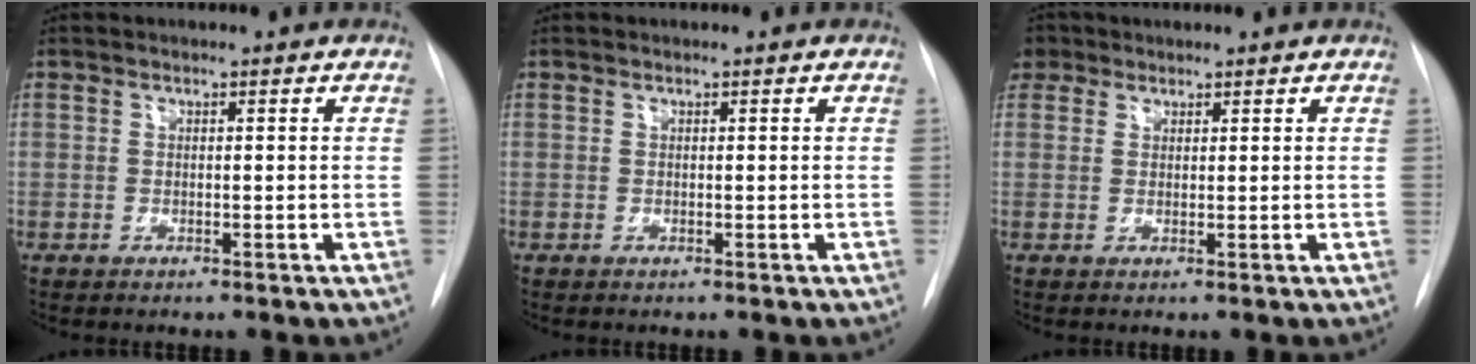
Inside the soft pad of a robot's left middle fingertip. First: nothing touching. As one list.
[{"total": 0.0}, {"total": 3.2, "force": [2.1, 2.4, 0.4], "torque": [-0.005, 0.012, 0.037]}]